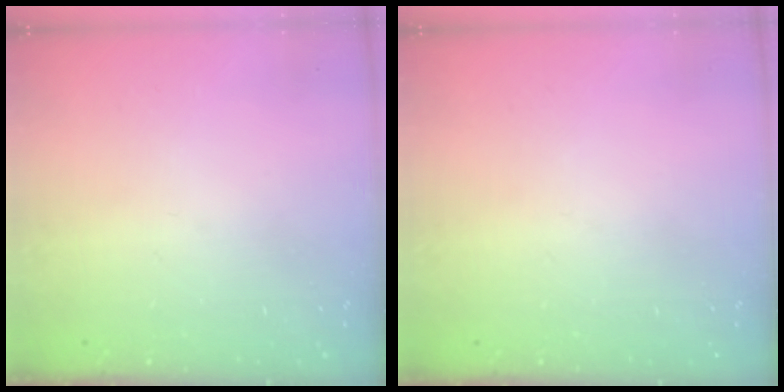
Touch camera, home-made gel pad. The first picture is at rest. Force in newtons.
{"total": 0.0}